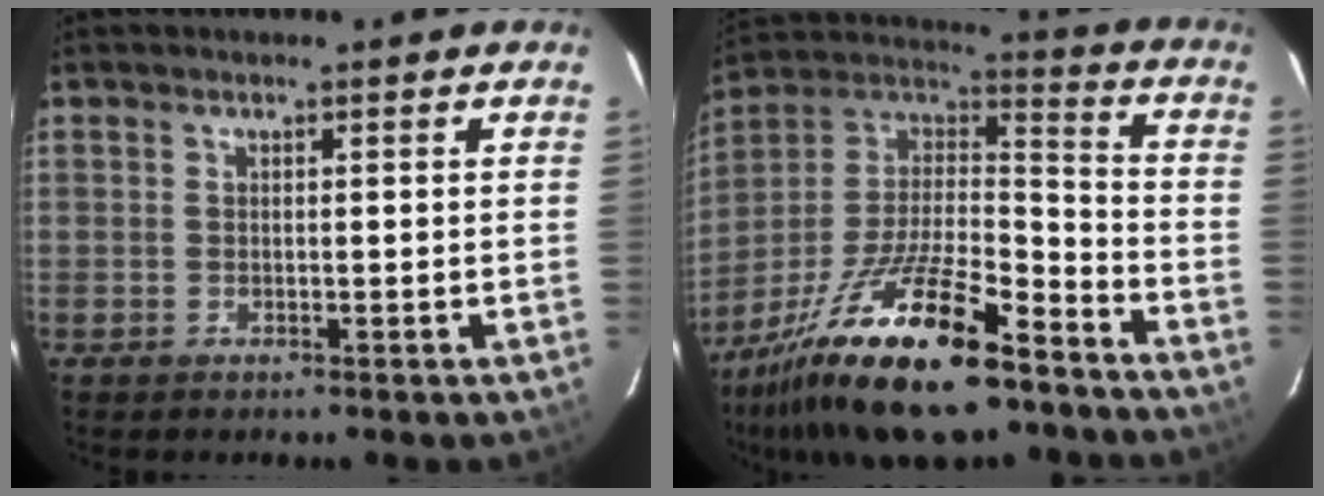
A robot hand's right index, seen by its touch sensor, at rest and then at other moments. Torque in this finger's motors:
{"motor_torque": [1.43, -0.71, 1.05, 0.21]}